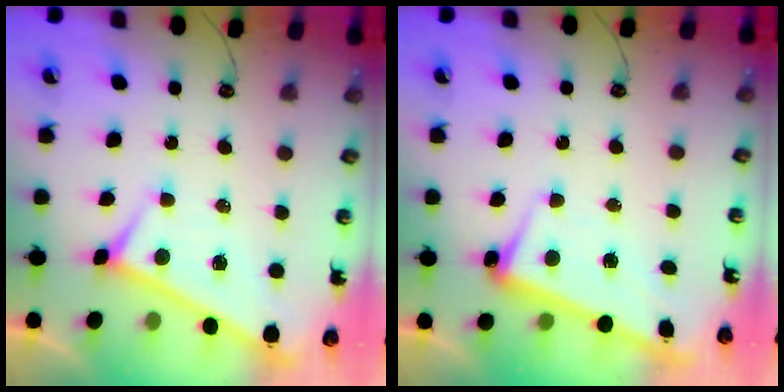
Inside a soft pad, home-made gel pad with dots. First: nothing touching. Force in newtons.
{"total": 2.4, "press": 2.2, "slide": 0.9}